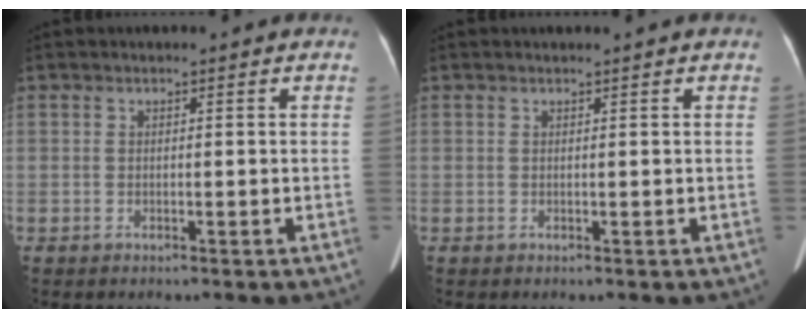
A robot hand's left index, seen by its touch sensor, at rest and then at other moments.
{"total": 0.8, "force": [0.7, -0.2, 0.3], "torque": [-0.007, 0.004, 0.017]}